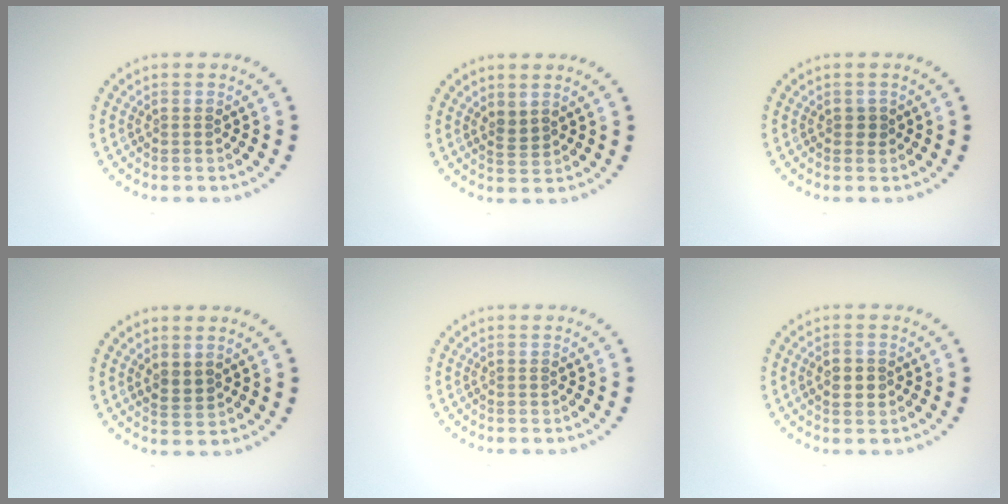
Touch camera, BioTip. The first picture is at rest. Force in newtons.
{"total": 1.3, "press": 1.1, "slide": 0.8}
{"total": 0.8, "press": 0.8, "slide": 0.2}
{"total": 1.5, "press": 1.3, "slide": 0.7}
{"total": 0.0}
{"total": 2.2, "press": 2.2, "slide": 0.1}